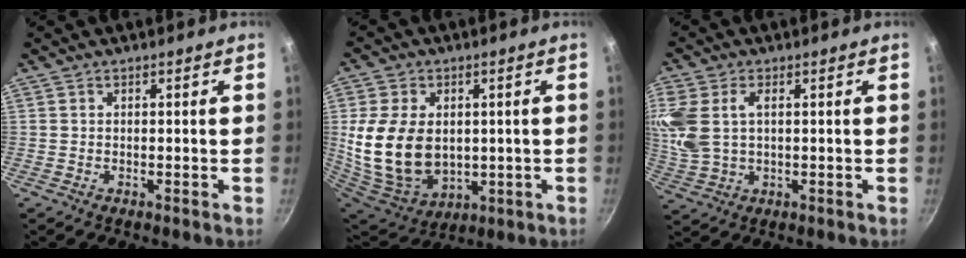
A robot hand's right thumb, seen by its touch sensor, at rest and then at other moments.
{"total": 18.5, "force": [1.0, 13.3, 12.9], "torque": [-0.244, -0.019, 0.042]}
{"total": 10.9, "force": [2.6, 6.7, 8.2], "torque": [-0.178, 0.006, 0.054]}